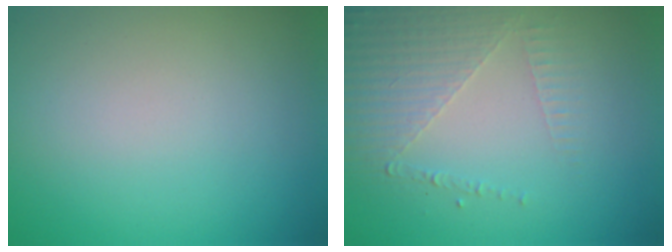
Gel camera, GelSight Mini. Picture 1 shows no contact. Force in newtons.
{"total": 5.0, "press": 2.9, "slide": 4.1}